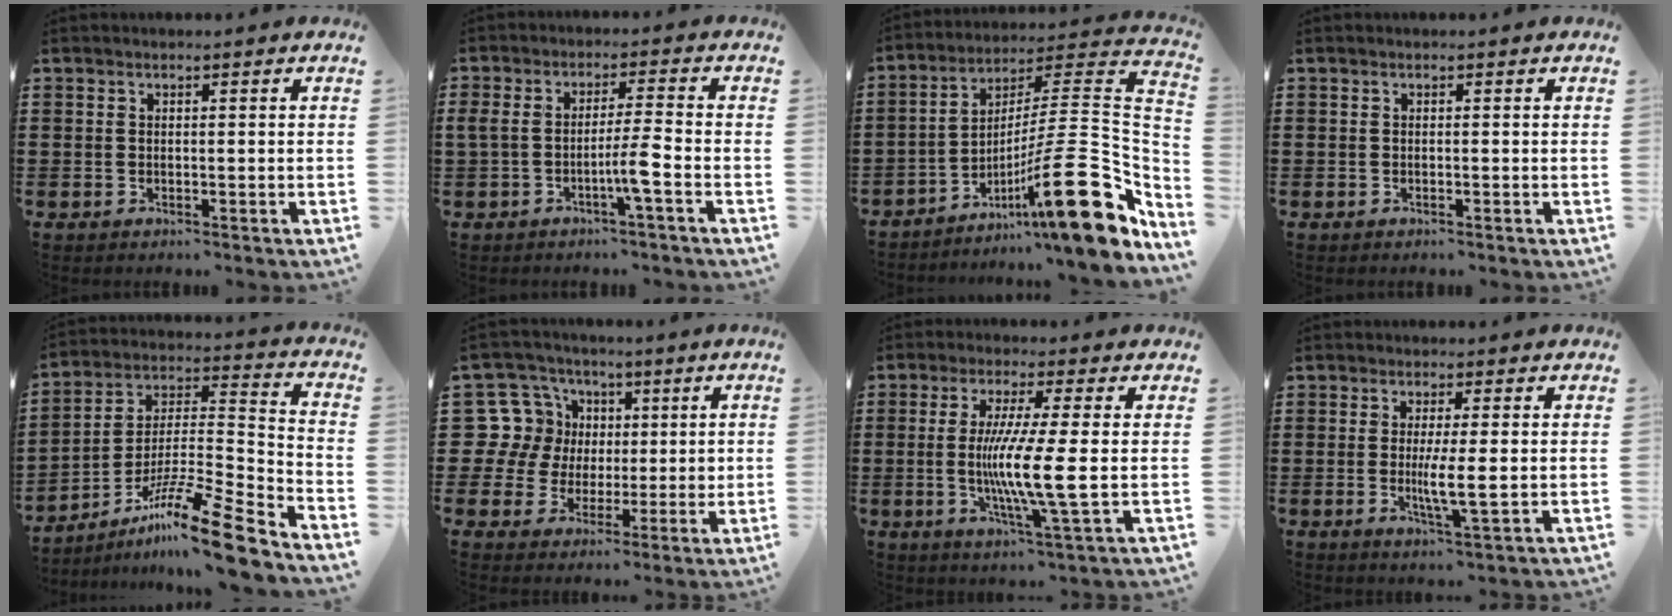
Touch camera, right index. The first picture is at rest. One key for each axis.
{"total": 5.0, "fx": -2.0, "fy": 0.1, "fz": 4.6, "tx": -0.095, "ty": -0.007, "tz": -0.042}
{"total": 19.8, "fx": -7.7, "fy": 3.7, "fz": 17.8, "tx": -0.265, "ty": 0.003, "tz": -0.127}
{"total": 0.0}
{"total": 15.4, "fx": -11.3, "fy": 1.4, "fz": 10.4, "tx": -0.164, "ty": 0.035, "tz": -0.204}
{"total": 11.5, "fx": 1.7, "fy": 10.9, "fz": 3.0, "tx": -0.120, "ty": -0.006, "tz": 0.034}
{"total": 9.2, "fx": -0.4, "fy": -0.1, "fz": 9.2, "tx": -0.177, "ty": -0.016, "tz": -0.014}
{"total": 4.6, "fx": -0.3, "fy": 0.2, "fz": 4.6, "tx": -0.081, "ty": -0.007, "tz": -0.007}